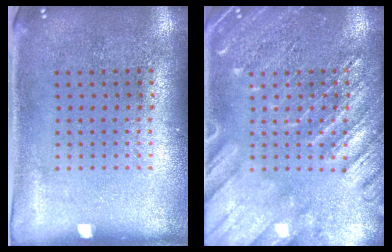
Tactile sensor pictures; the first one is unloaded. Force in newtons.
{"total": 4.2, "press": 4.1, "slide": 0.5}